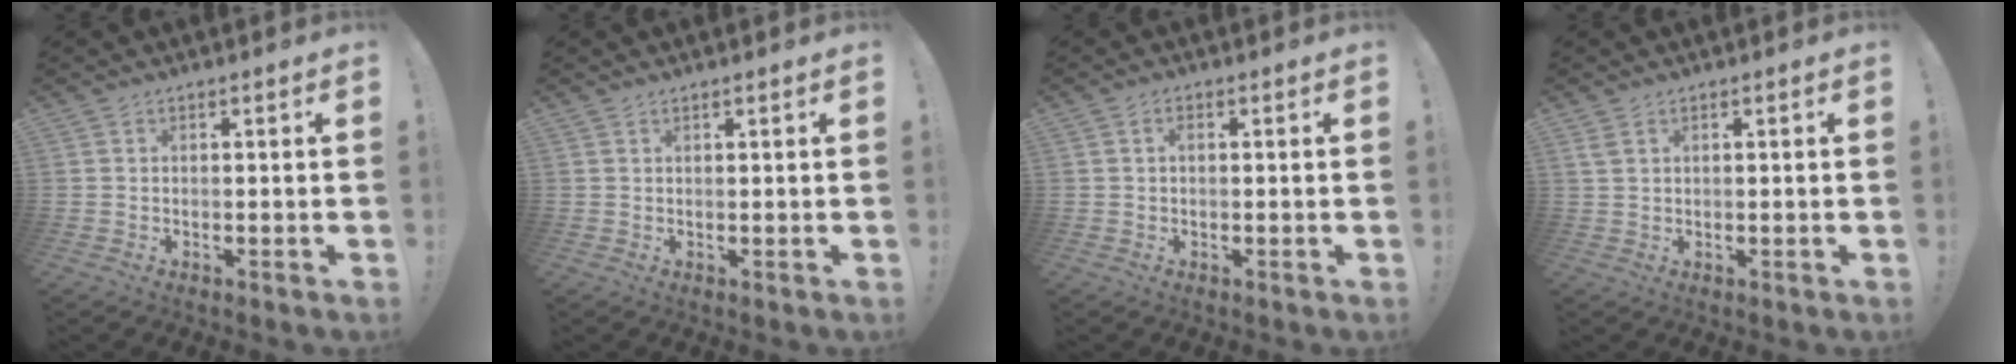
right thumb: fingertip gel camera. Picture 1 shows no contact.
{"total": 0.6, "force": [0.5, -0.1, 0.3], "torque": [0.001, -0.002, 0.008]}
{"total": 1.3, "force": [0.0, 0.7, 1.1], "torque": [-0.027, 0.006, 0.001]}
{"total": 2.4, "force": [1.4, 1.2, 1.6], "torque": [-0.026, -0.001, 0.025]}